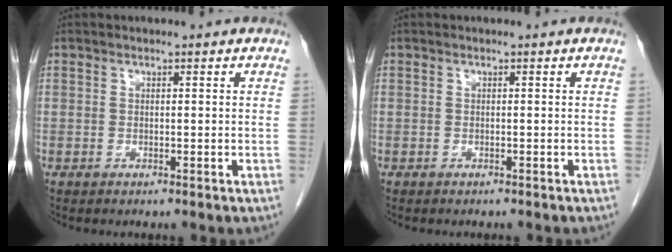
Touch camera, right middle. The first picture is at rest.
{"total": 1.8, "force": [-1.6, 0.3, 0.7], "torque": [-0.014, -0.002, -0.019]}